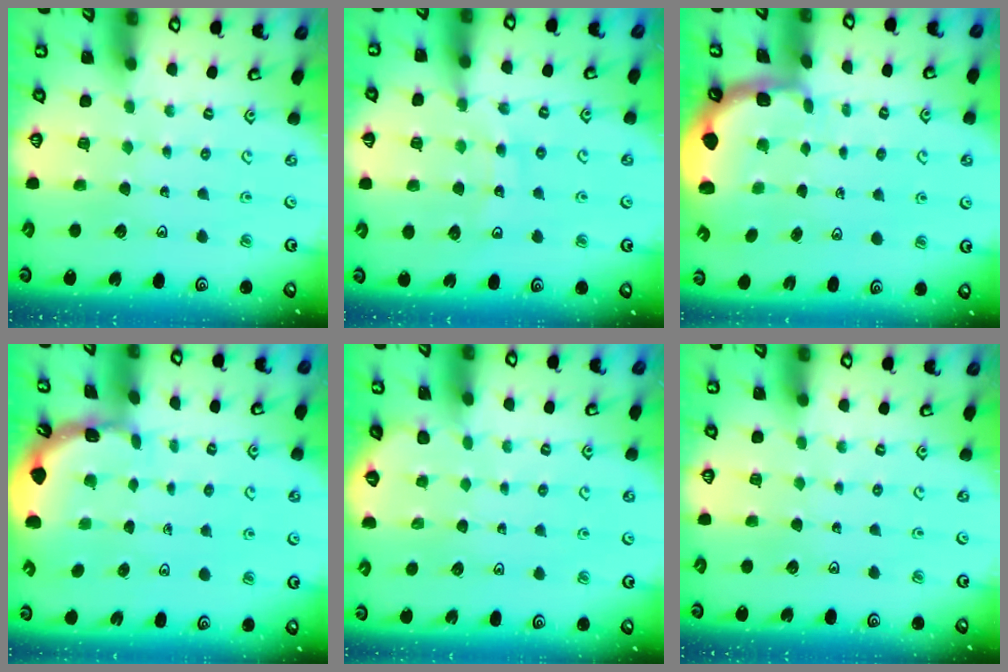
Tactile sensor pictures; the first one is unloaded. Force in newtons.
{"total": 10.3, "press": 10.1, "slide": 2.3}
{"total": 2.1, "press": 1.8, "slide": 1.0}
{"total": 1.8, "press": 1.8, "slide": 0.1}
{"total": 2.3, "press": 2.3, "slide": 0.1}
{"total": 0.0}